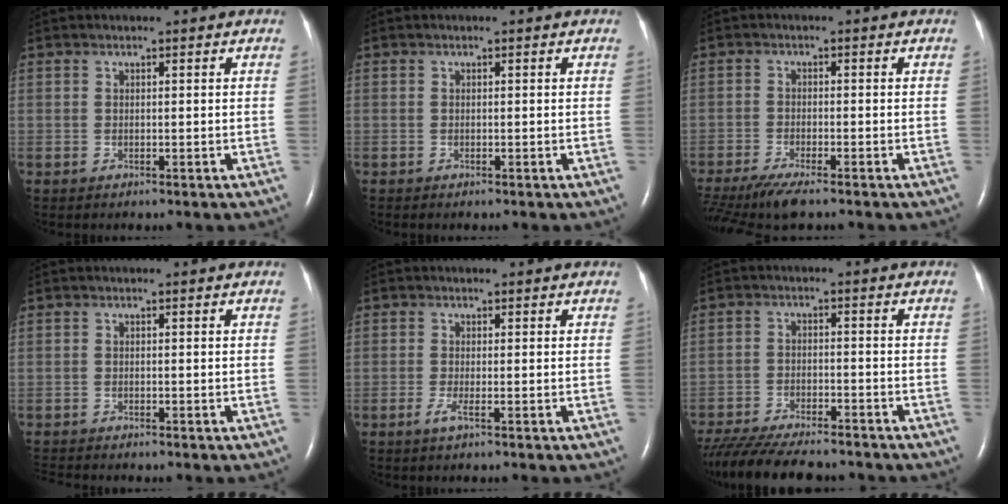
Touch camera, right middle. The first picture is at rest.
{"total": 0.0}
{"total": 8.8, "force": [-6.9, 1.4, 5.3], "torque": [-0.094, -0.022, -0.117]}
{"total": 2.0, "force": [-1.9, 0.0, 0.4], "torque": [-0.009, -0.008, -0.031]}
{"total": 1.4, "force": [-0.7, -0.1, 1.3], "torque": [-0.032, -0.005, -0.015]}
{"total": 15.3, "force": [-13.4, 2.7, 6.8], "torque": [-0.137, -0.028, -0.203]}